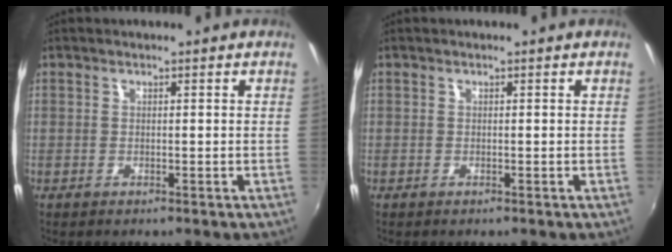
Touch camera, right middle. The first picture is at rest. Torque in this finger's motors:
{"motor_torque": [0.00, 0.12, 0.05, 0.00]}